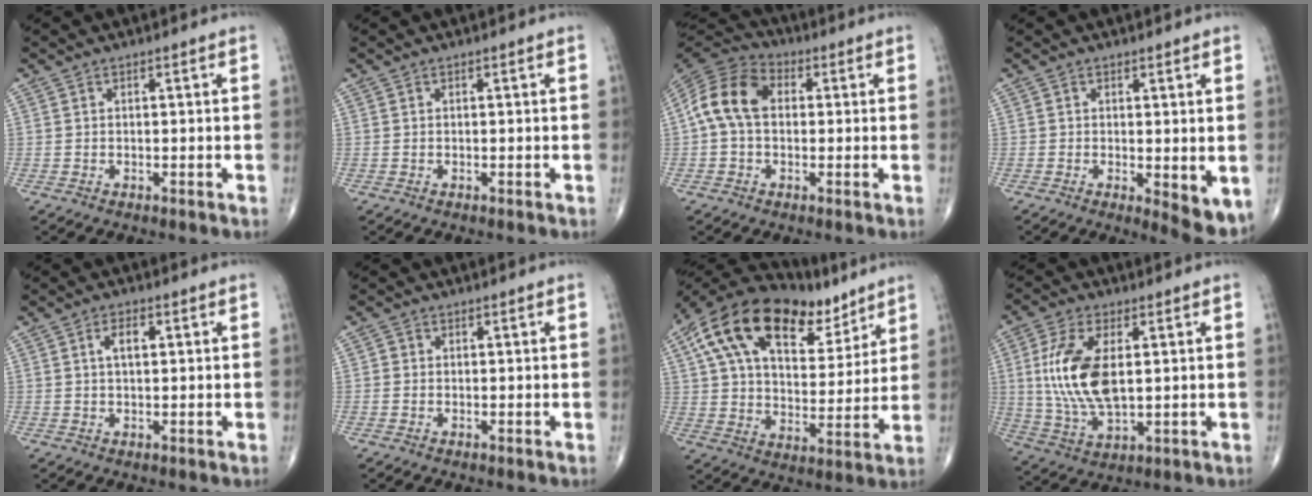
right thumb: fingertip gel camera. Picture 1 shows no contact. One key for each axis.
{"total": 0.0}
{"total": 11.1, "fx": 0.8, "fy": 7.8, "fz": 7.8, "tx": -0.149, "ty": 0.033, "tz": 0.004}
{"total": 5.9, "fx": -0.7, "fy": 2.2, "fz": 5.4, "tx": -0.069, "ty": -0.018, "tz": -0.007}
{"total": 3.2, "fx": 0.8, "fy": 1.6, "fz": 2.7, "tx": -0.044, "ty": 0.003, "tz": 0.012}
{"total": 1.0, "fx": 0.0, "fy": 0.9, "fz": 0.3, "tx": 0.000, "ty": 0.002, "tz": -0.003}
{"total": 24.9, "fx": 13.9, "fy": 12.6, "fz": 16.4, "tx": -0.265, "ty": -0.008, "tz": 0.240}
{"total": 14.2, "fx": 2.0, "fy": 7.0, "fz": 12.2, "tx": -0.253, "ty": -0.010, "tz": 0.044}